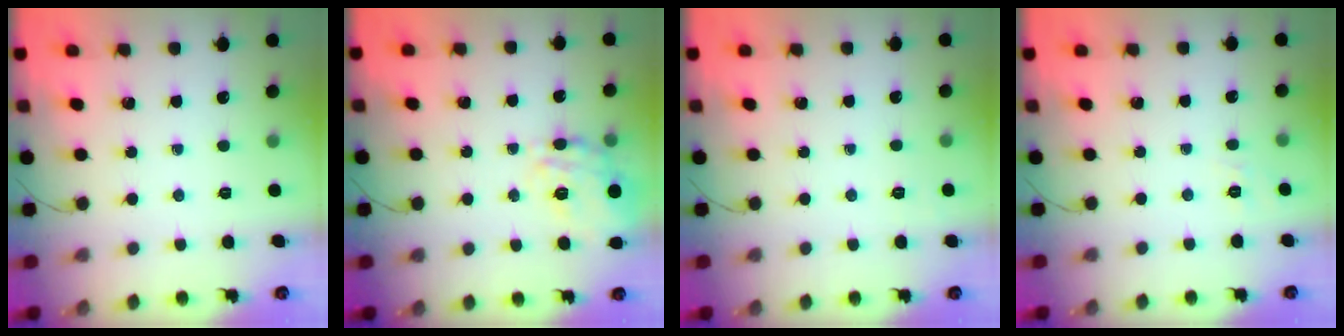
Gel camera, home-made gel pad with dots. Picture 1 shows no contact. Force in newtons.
{"total": 18.9, "press": 18.8, "slide": 2.2}
{"total": 4.0, "press": 3.7, "slide": 1.4}
{"total": 1.9, "press": 1.3, "slide": 1.4}